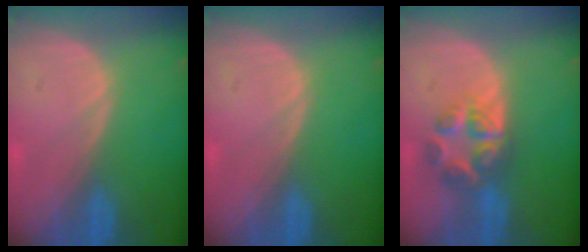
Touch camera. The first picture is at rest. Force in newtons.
{"total": 0.0}
{"total": 6.7, "press": 5.7, "slide": 3.5}